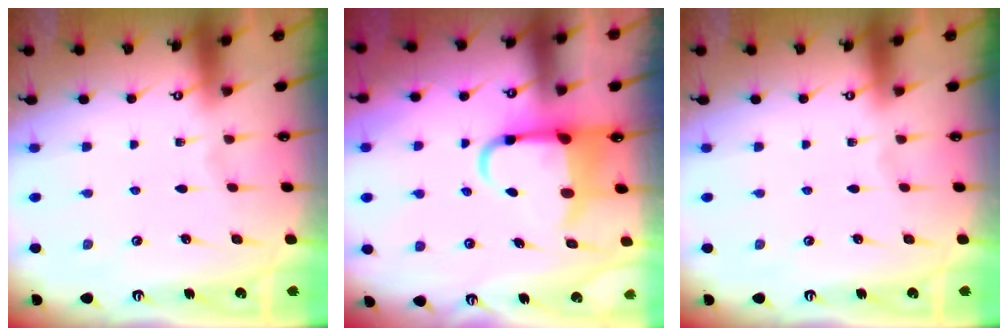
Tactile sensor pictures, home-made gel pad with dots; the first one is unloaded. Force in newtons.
{"total": 6.5, "press": 6.3, "slide": 1.4}
{"total": 0.0}